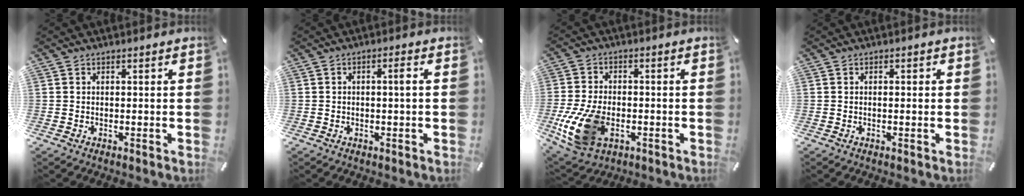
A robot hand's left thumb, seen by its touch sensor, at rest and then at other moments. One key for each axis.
{"total": 2.1, "fx": 0.0, "fy": 0.4, "fz": 2.1, "tx": -0.039, "ty": 0.004, "tz": -0.002}
{"total": 13.5, "fx": -3.8, "fy": 8.8, "fz": 9.5, "tx": -0.216, "ty": 0.000, "tz": -0.067}
{"total": 0.9, "fx": -0.2, "fy": 0.3, "fz": 0.8, "tx": -0.016, "ty": 0.001, "tz": -0.004}